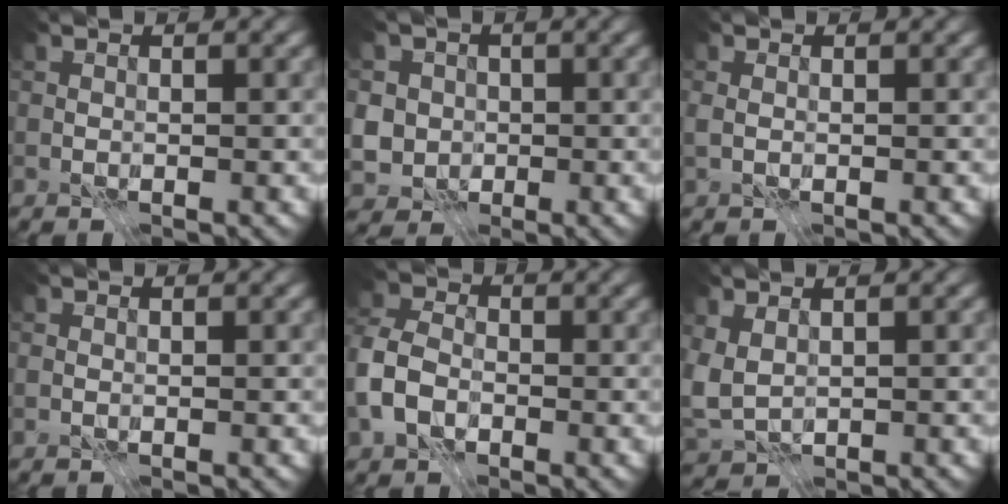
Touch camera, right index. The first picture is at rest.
{"total": 5.5, "force": [-0.1, 5.2, 1.8], "torque": [-0.033, 0.020, -0.023]}
{"total": 0.8, "force": [0.0, 0.5, 0.6], "torque": [-0.014, 0.001, 0.000]}
{"total": 0.0}
{"total": 5.8, "force": [-2.2, 4.1, 3.4], "torque": [-0.085, 0.002, -0.061]}
{"total": 3.4, "force": [0.4, 2.3, 2.5], "torque": [-0.068, -0.003, 0.004]}